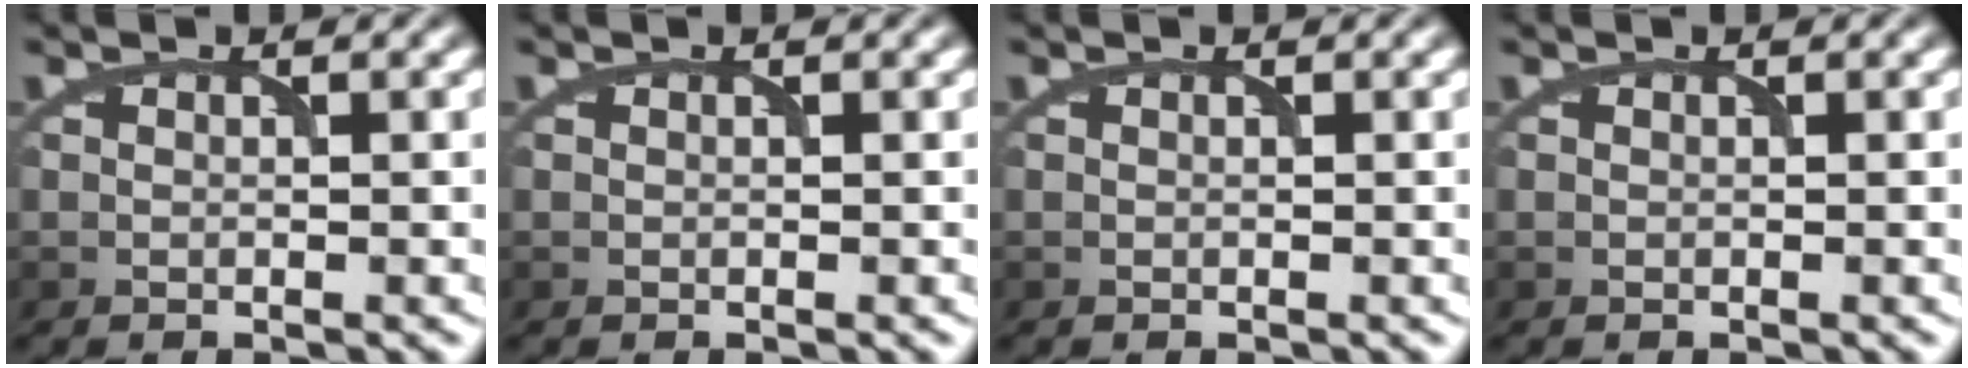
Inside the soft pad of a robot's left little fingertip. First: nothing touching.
{"total": 0.0}
{"total": 0.0}
{"total": 0.0}